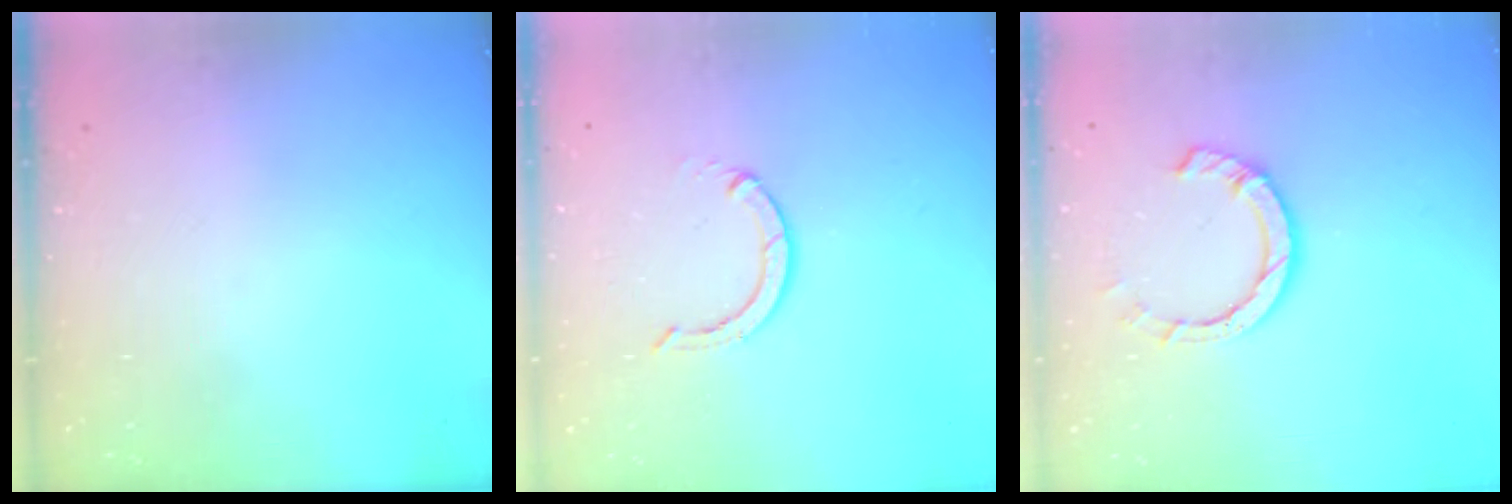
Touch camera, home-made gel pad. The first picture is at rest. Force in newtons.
{"total": 4.1, "press": 4.0, "slide": 0.5}
{"total": 7.1, "press": 7.0, "slide": 1.1}